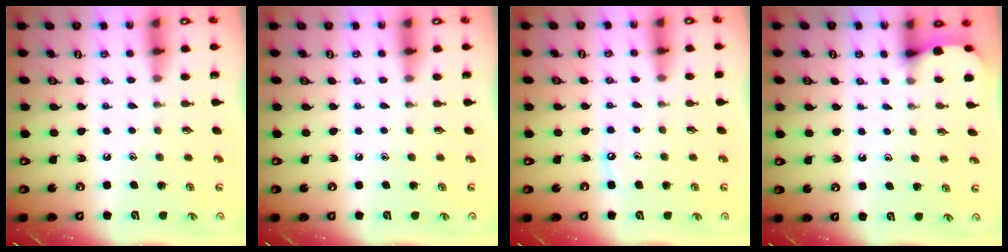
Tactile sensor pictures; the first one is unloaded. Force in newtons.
{"total": 0.0}
{"total": 2.6, "press": 2.6, "slide": 0.4}
{"total": 2.6, "press": 2.6, "slide": 0.4}